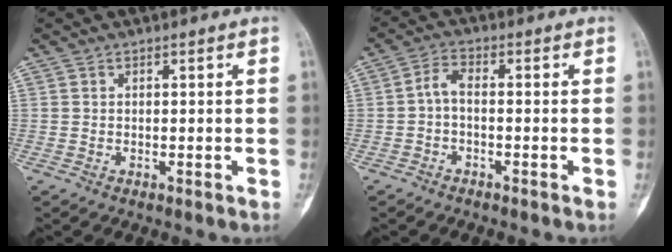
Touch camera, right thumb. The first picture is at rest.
{"total": 3.1, "force": [-0.9, 1.3, 2.7], "torque": [-0.053, 0.014, -0.025]}